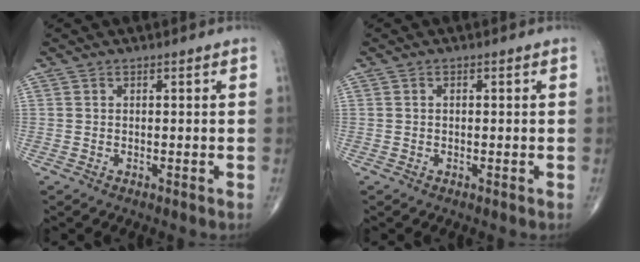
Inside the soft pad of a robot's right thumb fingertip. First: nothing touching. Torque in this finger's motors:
{"motor_torque": [0.00, -0.23, 0.13, 0.21, -0.02]}